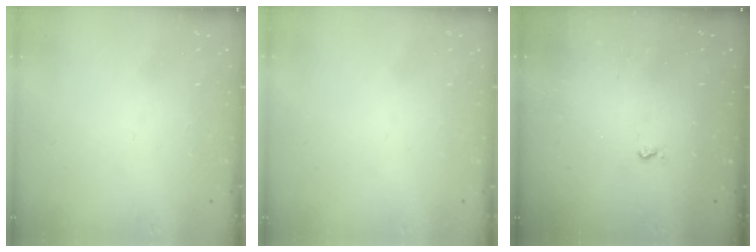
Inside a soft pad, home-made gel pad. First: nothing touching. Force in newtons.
{"total": 0.0}
{"total": 2.1, "press": 2.1, "slide": 0.5}